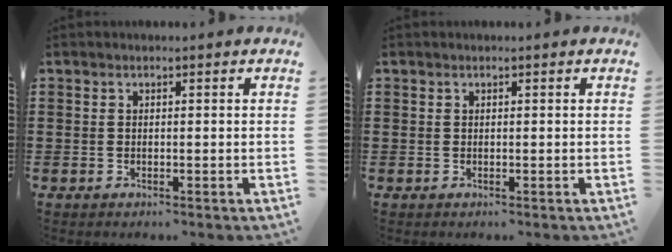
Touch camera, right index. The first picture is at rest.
{"total": 0.0}